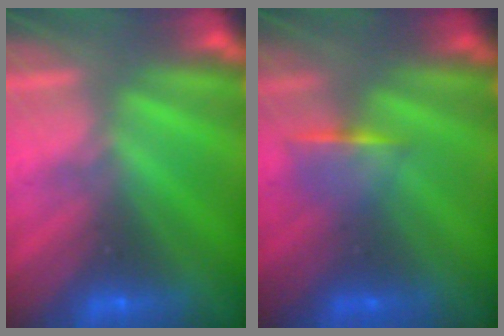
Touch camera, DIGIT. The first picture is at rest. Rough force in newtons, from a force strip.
{"total": 1.2}